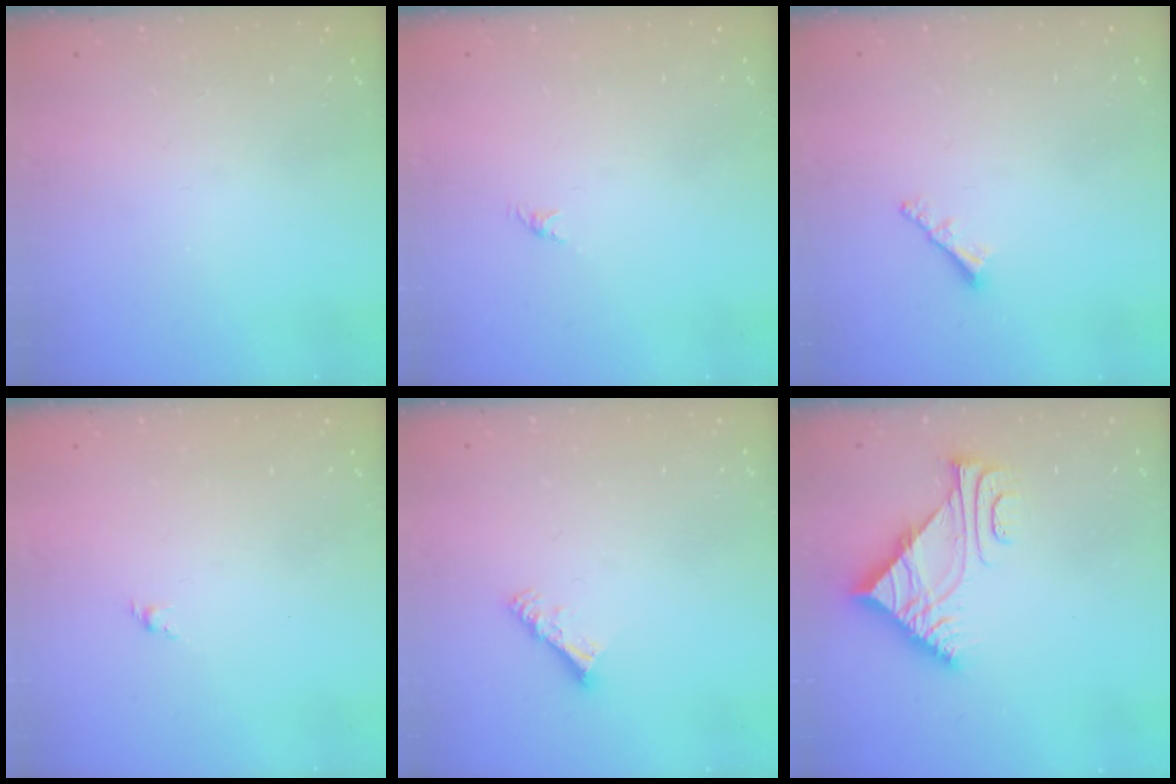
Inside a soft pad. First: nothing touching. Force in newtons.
{"total": 0.0}
{"total": 1.9, "press": 1.9, "slide": 0.5}
{"total": 1.6, "press": 1.5, "slide": 0.6}
{"total": 6.1, "press": 6.1, "slide": 0.5}
{"total": 7.3, "press": 7.3, "slide": 0.6}